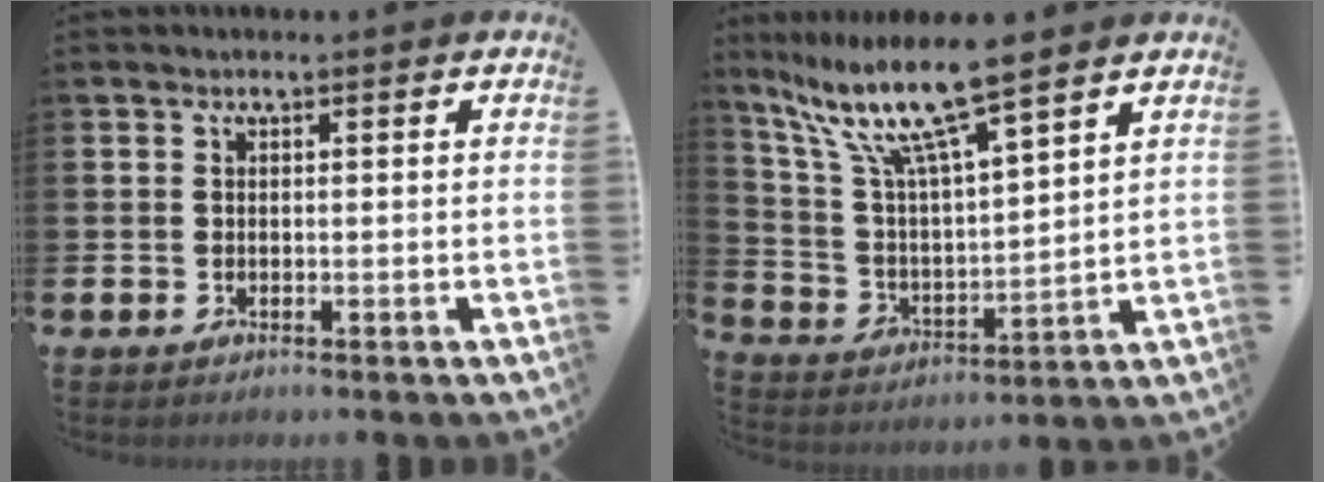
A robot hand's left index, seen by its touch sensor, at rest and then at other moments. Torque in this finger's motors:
{"motor_torque": [1.26, -0.88, 1.05, 0.21]}